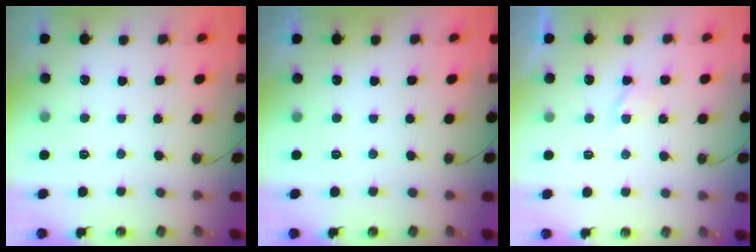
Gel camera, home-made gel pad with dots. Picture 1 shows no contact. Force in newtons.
{"total": 0.0}
{"total": 2.8, "press": 2.8, "slide": 0.4}